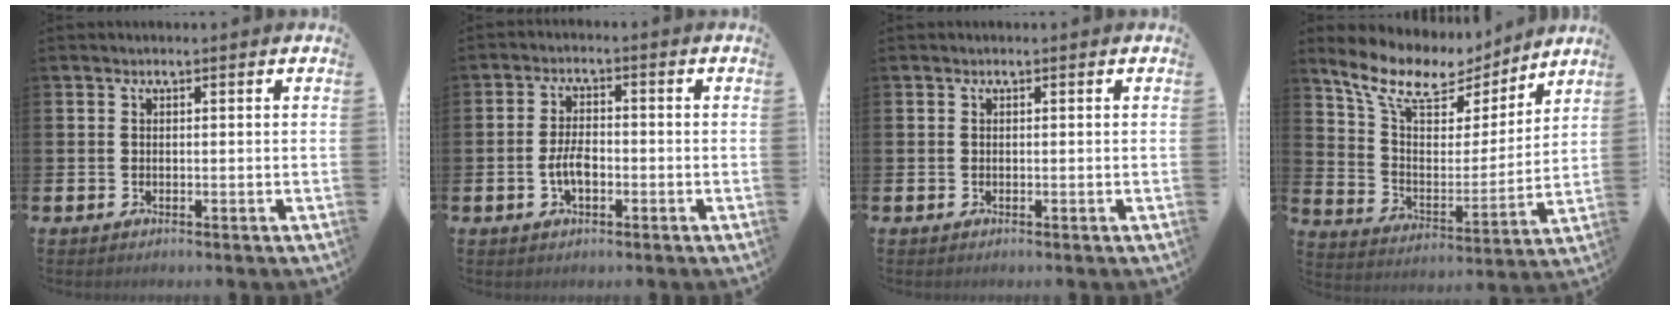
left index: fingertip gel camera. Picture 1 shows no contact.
{"total": 3.8, "force": [-0.9, 2.0, 3.2], "torque": [-0.056, 0.008, -0.016]}
{"total": 0.0}
{"total": 10.8, "force": [8.9, 4.6, 4.0], "torque": [-0.121, -0.051, 0.159]}